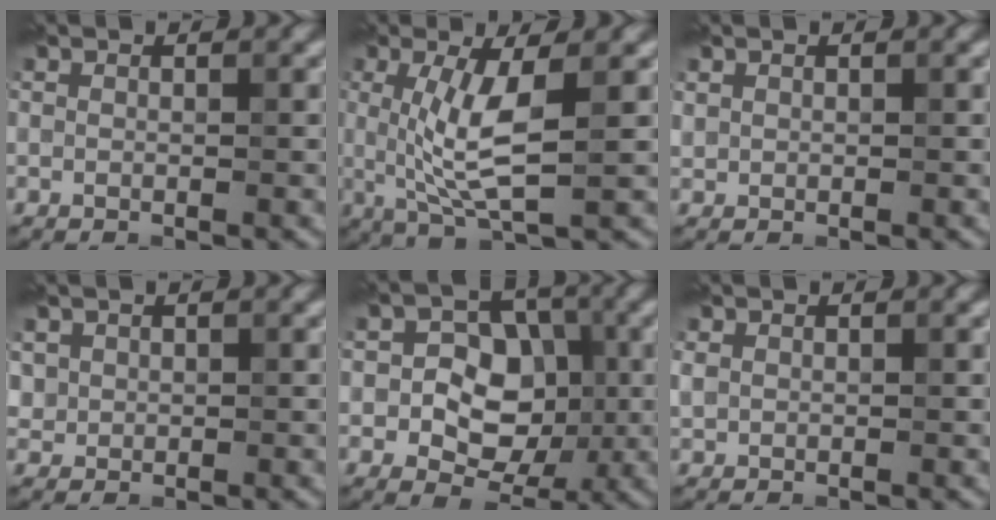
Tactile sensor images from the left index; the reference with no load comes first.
{"total": 5.1, "force": [0.5, 1.1, 5.0], "torque": [-0.106, -0.007, 0.013]}
{"total": 0.6, "force": [0.5, 0.4, -0.1], "torque": [0.003, 0.000, 0.010]}
{"total": 1.1, "force": [0.5, 1.0, -0.2], "torque": [0.008, -0.004, 0.012]}
{"total": 6.1, "force": [-0.7, 4.7, 3.8], "torque": [-0.033, 0.005, -0.028]}
{"total": 0.7, "force": [0.3, 0.7, 0.1], "torque": [0.000, 0.001, 0.005]}